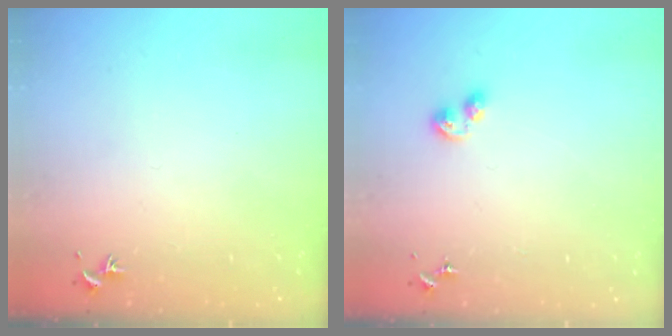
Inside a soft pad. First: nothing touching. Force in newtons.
{"total": 4.6, "press": 4.5, "slide": 0.9}